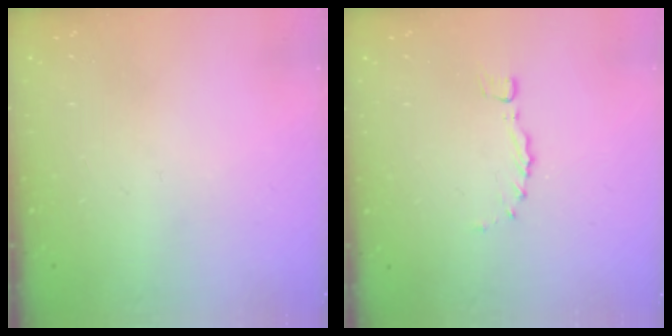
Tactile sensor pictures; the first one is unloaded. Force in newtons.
{"total": 0.0}